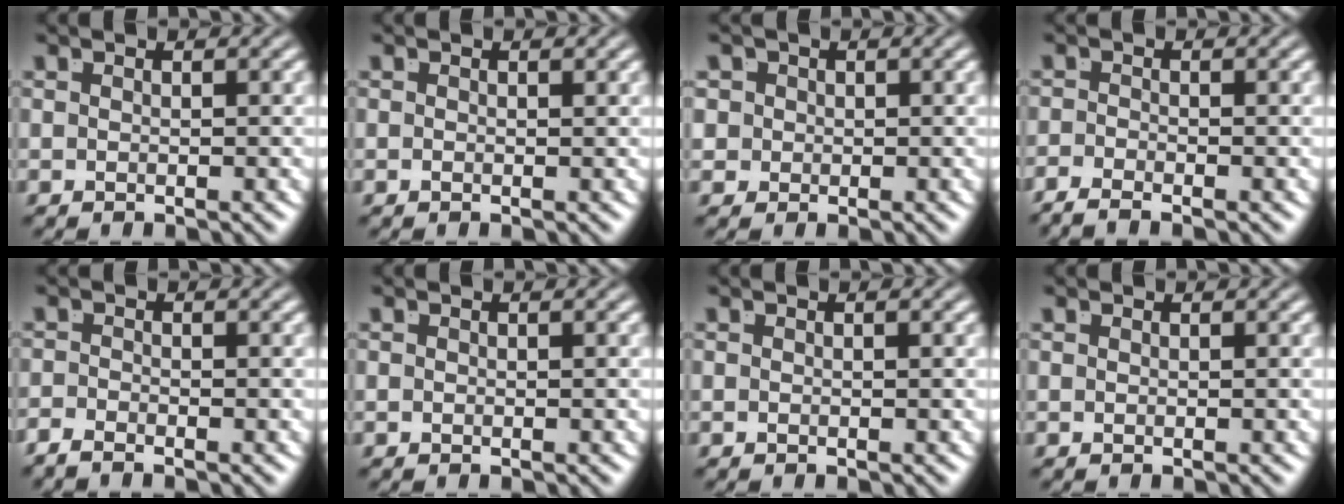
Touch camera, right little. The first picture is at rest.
{"total": 0.0}
{"total": 4.5, "force": [0.3, 4.1, 1.7], "torque": [-0.054, -0.013, 0.005]}
{"total": 1.9, "force": [-1.9, -0.1, 0.5], "torque": [-0.007, -0.012, -0.029]}
{"total": 1.6, "force": [-1.6, -0.3, 0.2], "torque": [0.000, -0.012, -0.026]}
{"total": 0.0}
{"total": 0.0}
{"total": 0.0}